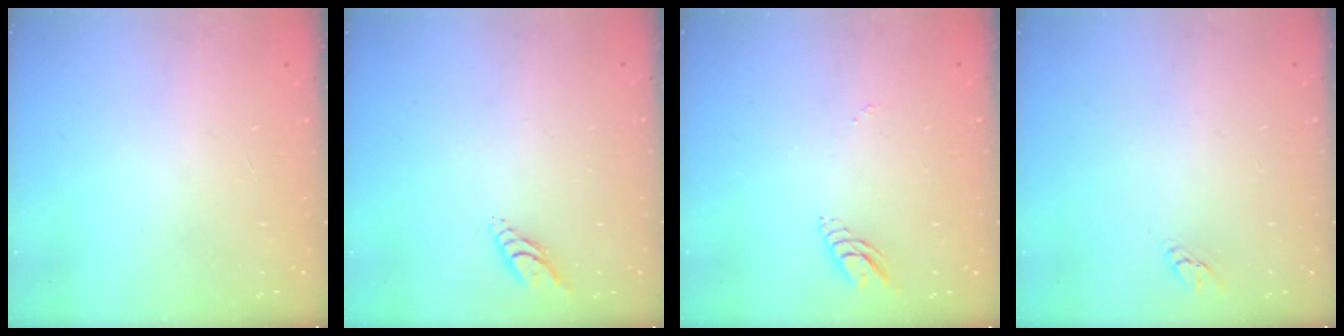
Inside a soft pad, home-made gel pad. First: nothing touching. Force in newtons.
{"total": 4.7, "press": 4.7, "slide": 0.1}
{"total": 5.2, "press": 5.1, "slide": 0.1}
{"total": 2.7, "press": 2.7, "slide": 0.1}